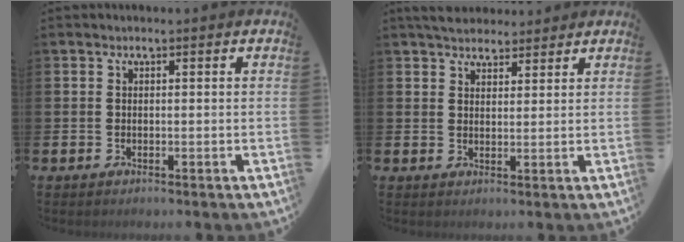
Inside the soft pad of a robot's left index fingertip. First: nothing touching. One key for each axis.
{"total": 4.2, "fx": 4.0, "fy": 1.4, "fz": 0.6, "tx": -0.022, "ty": -0.011, "tz": 0.073}